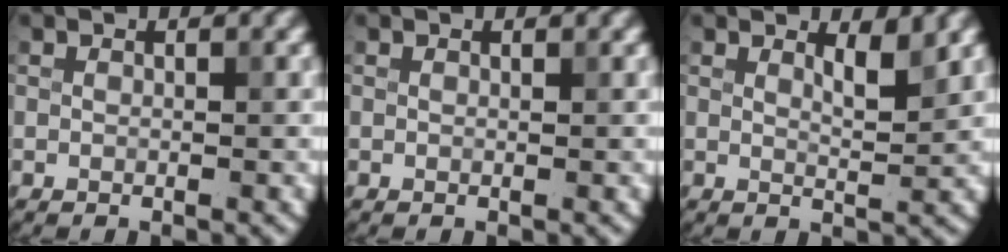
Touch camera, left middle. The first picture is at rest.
{"total": 0.0}
{"total": 1.9, "force": [1.3, 0.4, 1.4], "torque": [-0.018, -0.005, 0.020]}